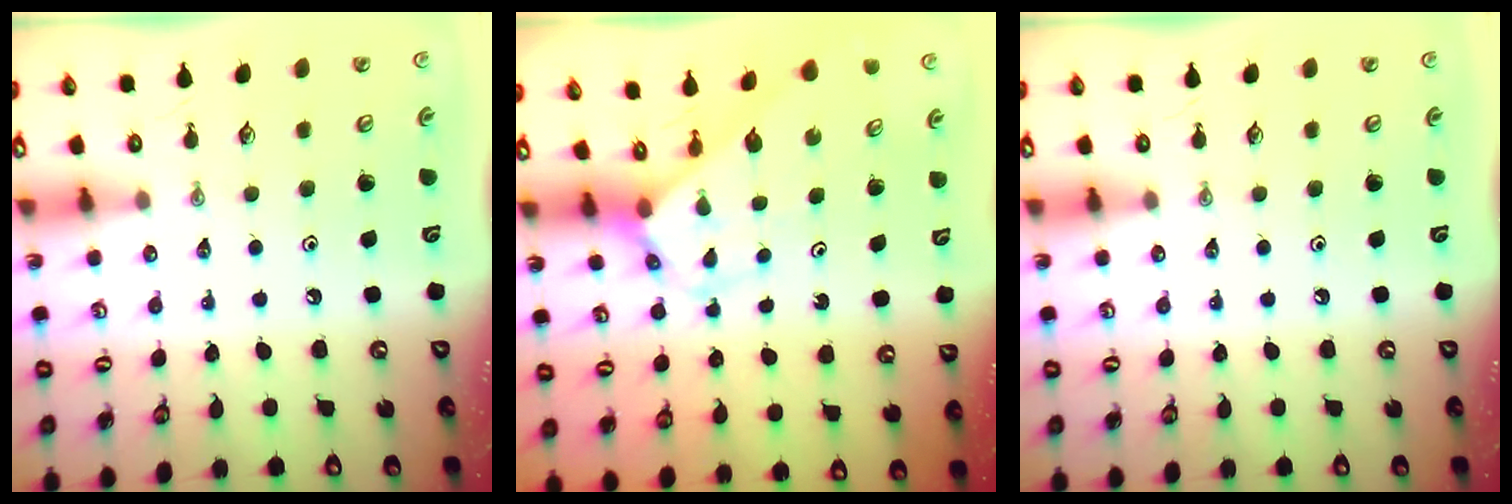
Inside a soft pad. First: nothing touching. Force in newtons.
{"total": 2.9, "press": 2.9, "slide": 0.2}
{"total": 0.0}